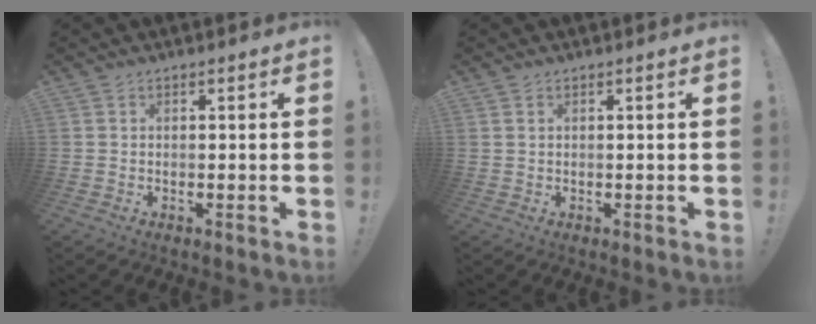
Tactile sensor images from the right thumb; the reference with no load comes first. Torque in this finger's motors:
{"motor_torque": [-0.22, 0.13, 0.17, -0.12, 0.03]}